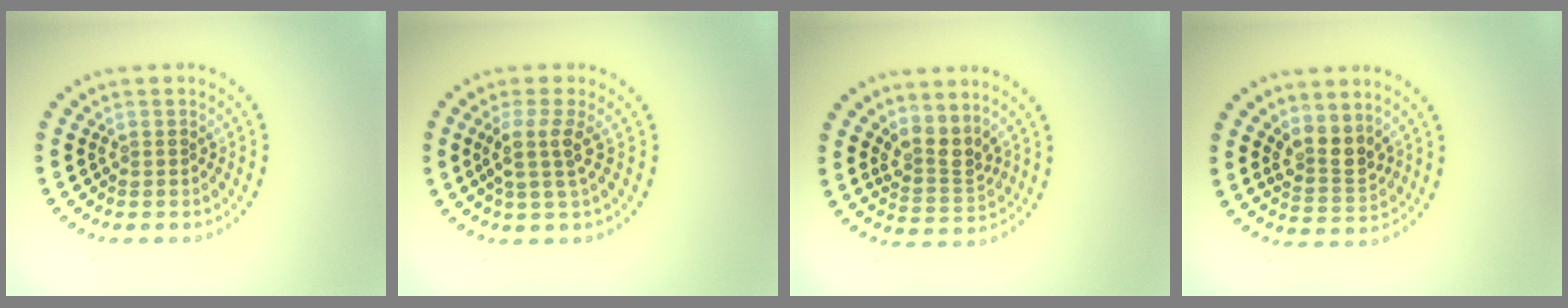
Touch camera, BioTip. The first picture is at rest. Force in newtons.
{"total": 2.4, "press": 1.8, "slide": 1.5}
{"total": 2.9, "press": 2.1, "slide": 2.0}
{"total": 2.8, "press": 2.4, "slide": 1.5}